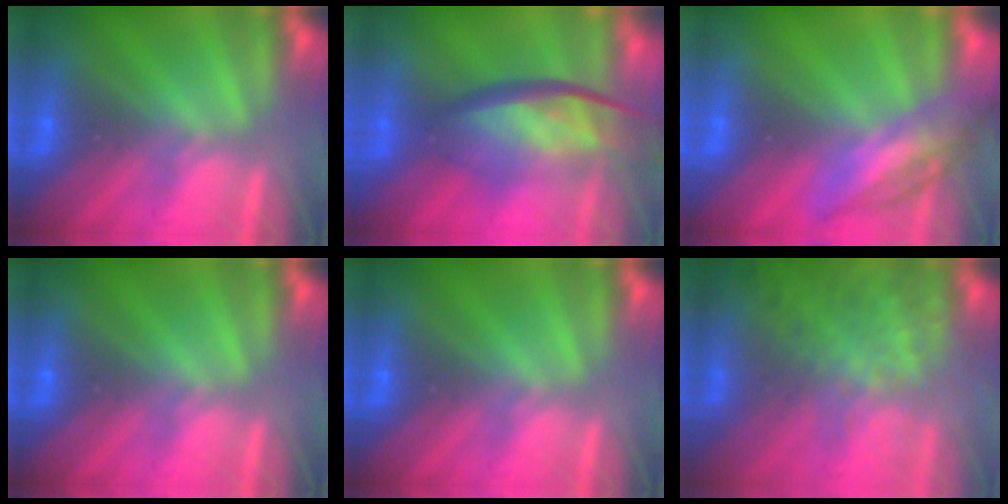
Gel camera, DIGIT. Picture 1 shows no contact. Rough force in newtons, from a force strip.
{"total": 7.6}
{"total": 2.4}
{"total": 0.0}
{"total": 0.0}
{"total": 9.0}